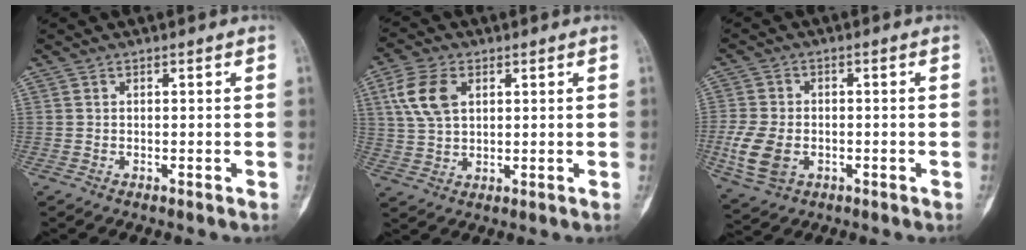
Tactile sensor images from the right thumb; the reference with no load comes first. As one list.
[{"total": 8.5, "force": [2.8, 5.3, 6.0], "torque": [-0.122, 0.002, 0.056]}, {"total": 9.1, "force": [-2.3, 6.4, 6.1], "torque": [-0.127, 0.000, -0.039]}]